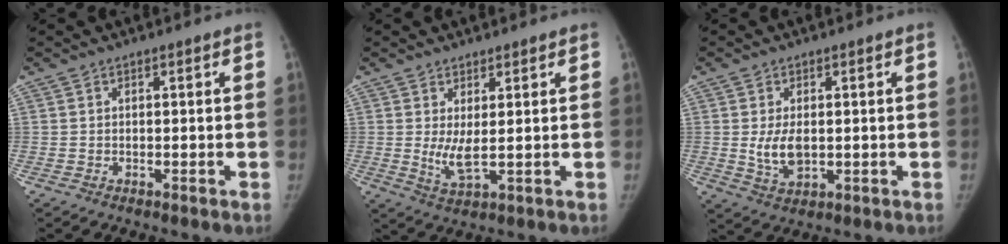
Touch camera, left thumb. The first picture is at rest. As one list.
[{"total": 4.4, "force": [0.6, 1.3, 4.1], "torque": [-0.082, -0.020, 0.018]}, {"total": 5.2, "force": [0.1, 3.0, 4.2], "torque": [-0.075, -0.010, 0.008]}]